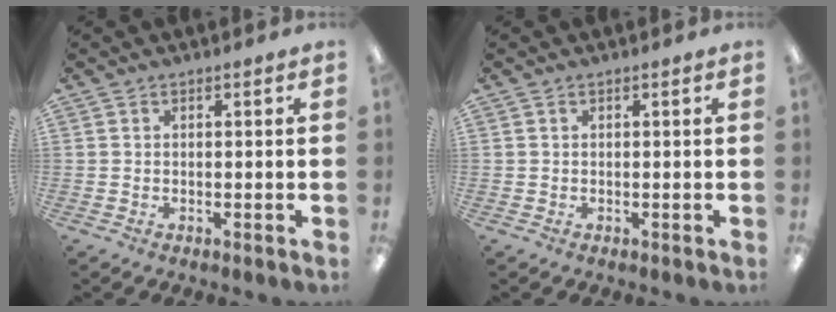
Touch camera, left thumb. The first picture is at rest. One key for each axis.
{"total": 0.0}